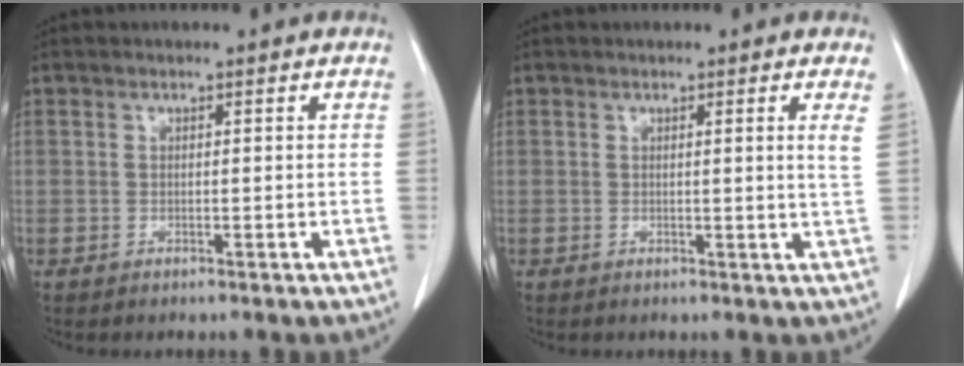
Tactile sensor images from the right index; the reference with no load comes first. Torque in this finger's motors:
{"motor_torque": [-0.10, 0.17, 0.05, 0.00]}